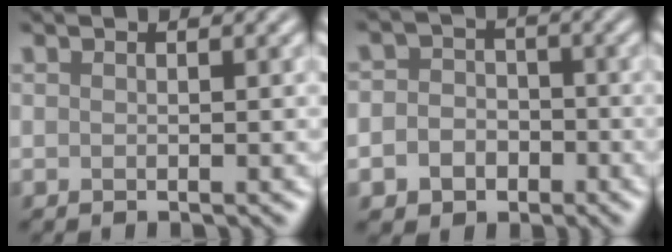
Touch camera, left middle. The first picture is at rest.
{"total": 4.8, "force": [-1.7, 4.2, 1.5], "torque": [0.000, -0.001, -0.045]}